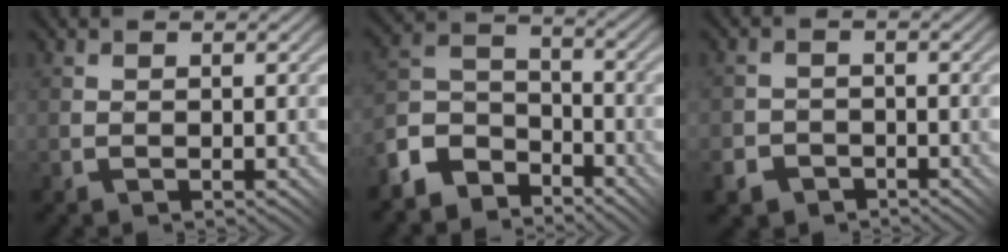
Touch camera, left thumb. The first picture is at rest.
{"total": 8.2, "force": [-6.3, 4.5, 2.6], "torque": [-0.065, 0.004, -0.144]}
{"total": 4.9, "force": [-3.1, 3.7, 0.8], "torque": [-0.011, -0.008, -0.062]}